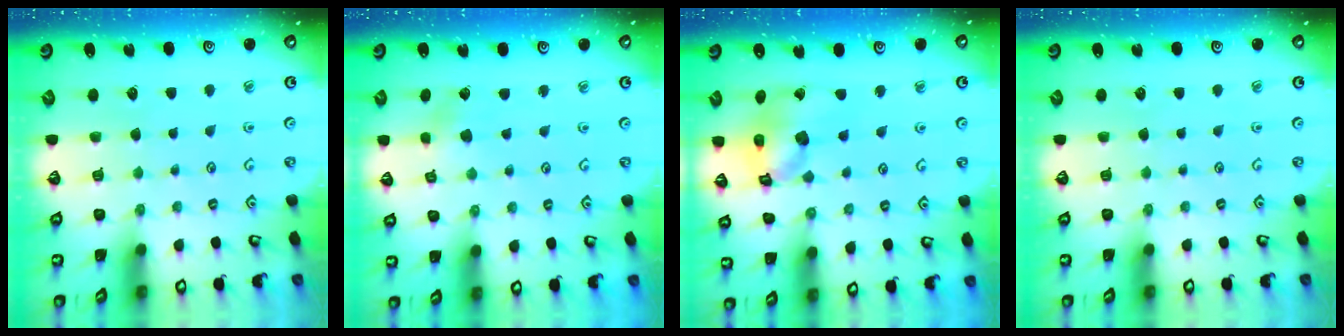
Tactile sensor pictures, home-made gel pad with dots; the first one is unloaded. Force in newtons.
{"total": 2.8, "press": 2.8, "slide": 0.5}
{"total": 15.2, "press": 15.1, "slide": 2.0}
{"total": 0.0}